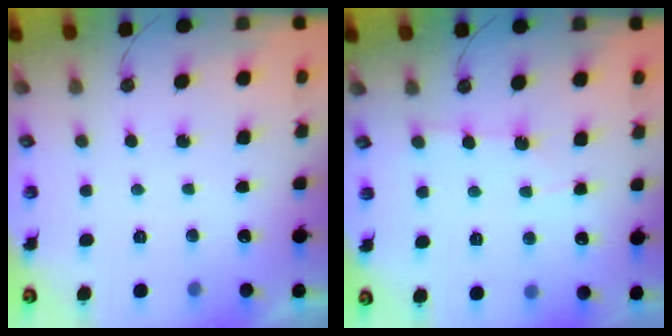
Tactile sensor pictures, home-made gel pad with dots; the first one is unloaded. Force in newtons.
{"total": 3.0, "press": 3.0, "slide": 0.4}